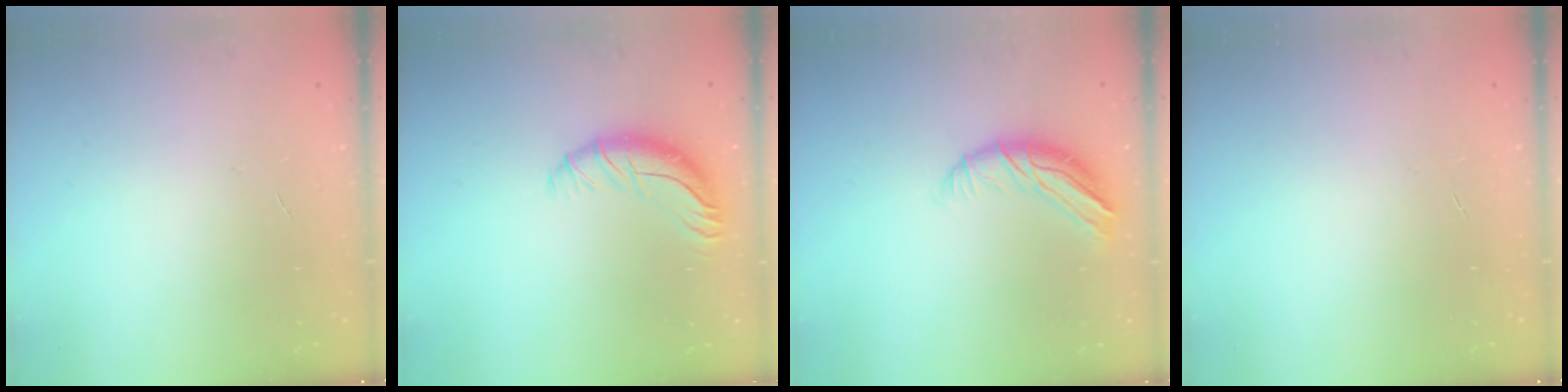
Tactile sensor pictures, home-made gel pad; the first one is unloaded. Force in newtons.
{"total": 11.2, "press": 10.9, "slide": 2.5}
{"total": 9.0, "press": 8.9, "slide": 1.2}
{"total": 0.0}